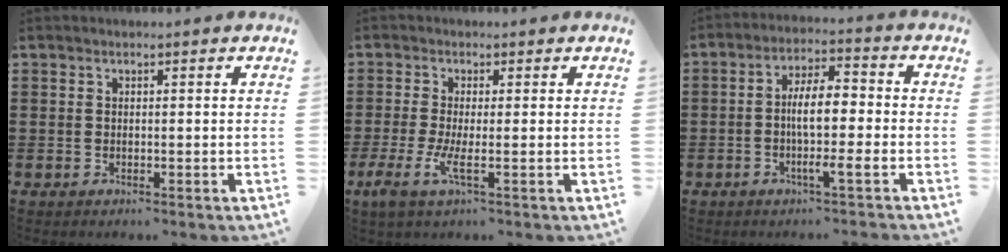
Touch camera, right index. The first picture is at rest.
{"total": 4.0, "force": [-1.1, 0.5, 3.8], "torque": [-0.088, -0.015, -0.023]}
{"total": 7.6, "force": [-1.5, 1.8, 7.3], "torque": [-0.134, 0.007, -0.032]}